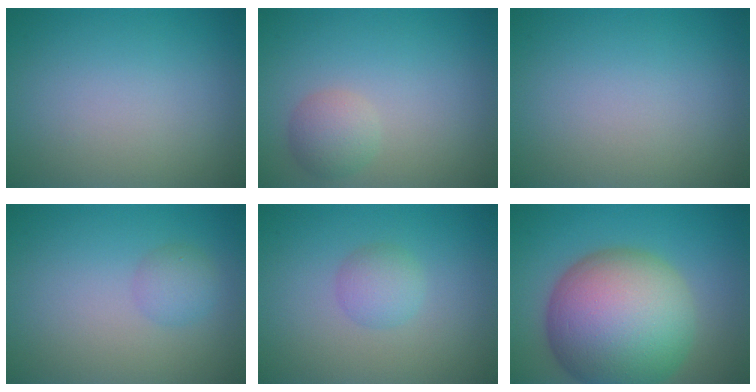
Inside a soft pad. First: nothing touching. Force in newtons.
{"total": 2.2, "press": 2.2, "slide": 0.1}
{"total": 0.0}
{"total": 1.7, "press": 1.7, "slide": 0.0}
{"total": 2.1, "press": 2.1, "slide": 0.1}
{"total": 15.5, "press": 15.5, "slide": 0.3}